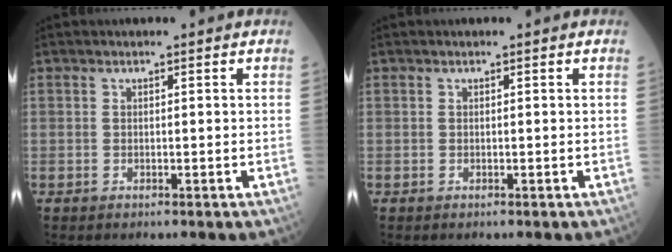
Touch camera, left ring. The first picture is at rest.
{"total": 0.0}